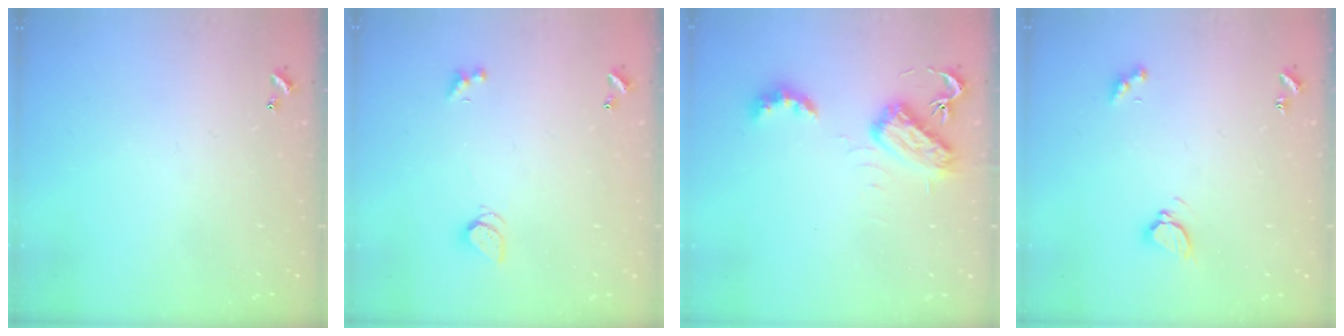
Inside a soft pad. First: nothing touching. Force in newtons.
{"total": 1.3, "press": 1.2, "slide": 0.4}
{"total": 6.6, "press": 6.6, "slide": 0.4}
{"total": 3.3, "press": 3.3, "slide": 0.5}